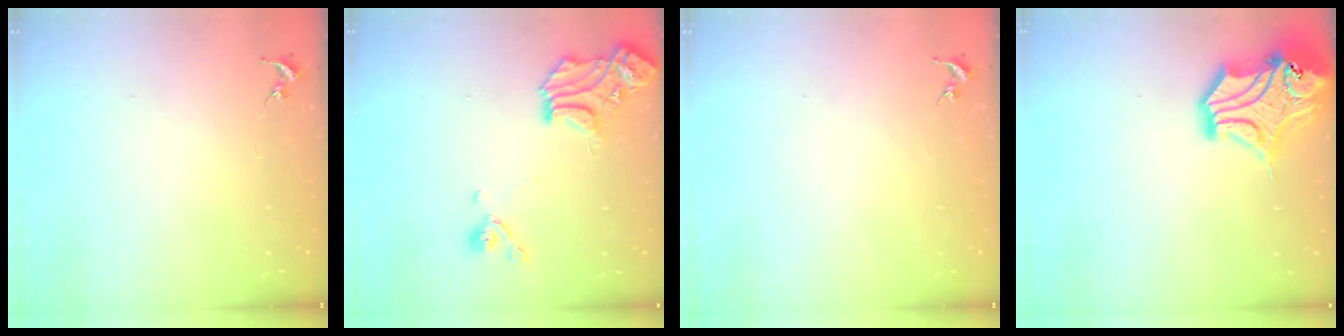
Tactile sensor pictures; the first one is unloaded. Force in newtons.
{"total": 14.9, "press": 14.8, "slide": 1.2}
{"total": 0.0}
{"total": 17.2, "press": 17.0, "slide": 2.4}